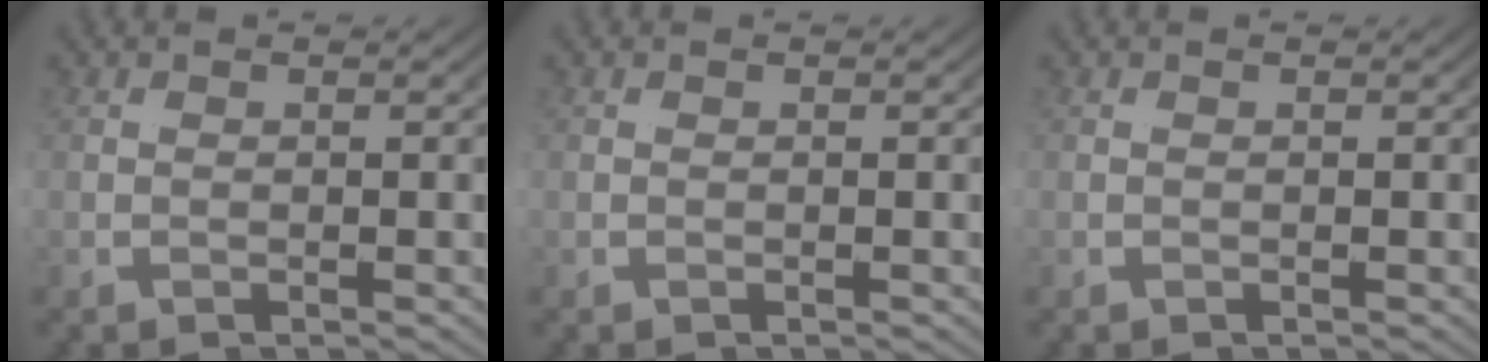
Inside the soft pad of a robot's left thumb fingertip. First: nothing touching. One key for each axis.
{"total": 0.0}
{"total": 0.0}